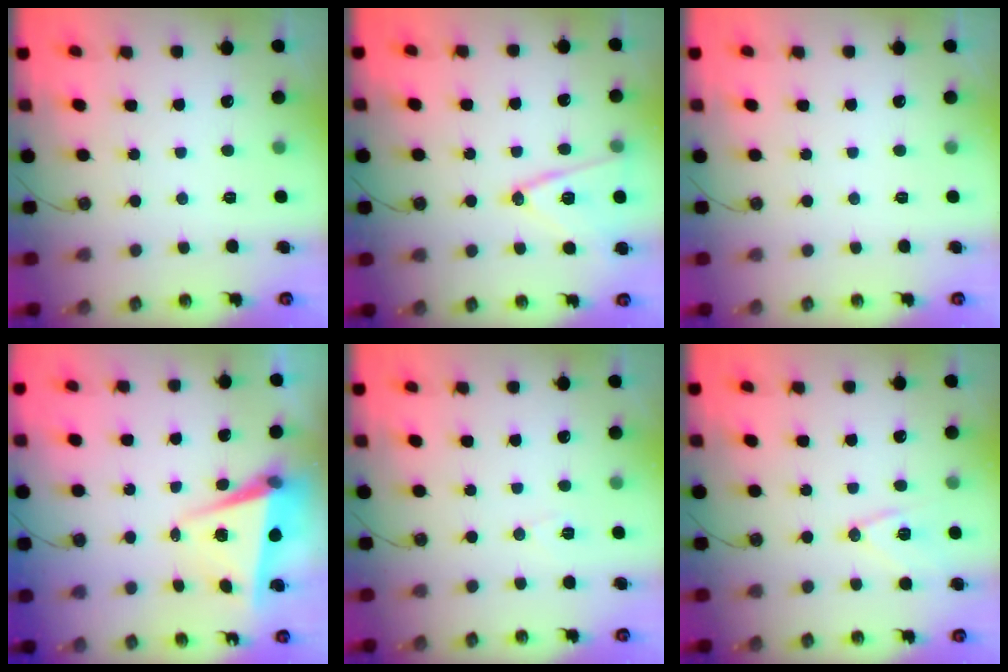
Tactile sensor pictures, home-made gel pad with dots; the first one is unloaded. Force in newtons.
{"total": 13.8, "press": 13.3, "slide": 3.4}
{"total": 0.0}
{"total": 5.6, "press": 5.1, "slide": 2.3}
{"total": 5.1, "press": 4.4, "slide": 2.6}
{"total": 10.3, "press": 9.9, "slide": 2.6}